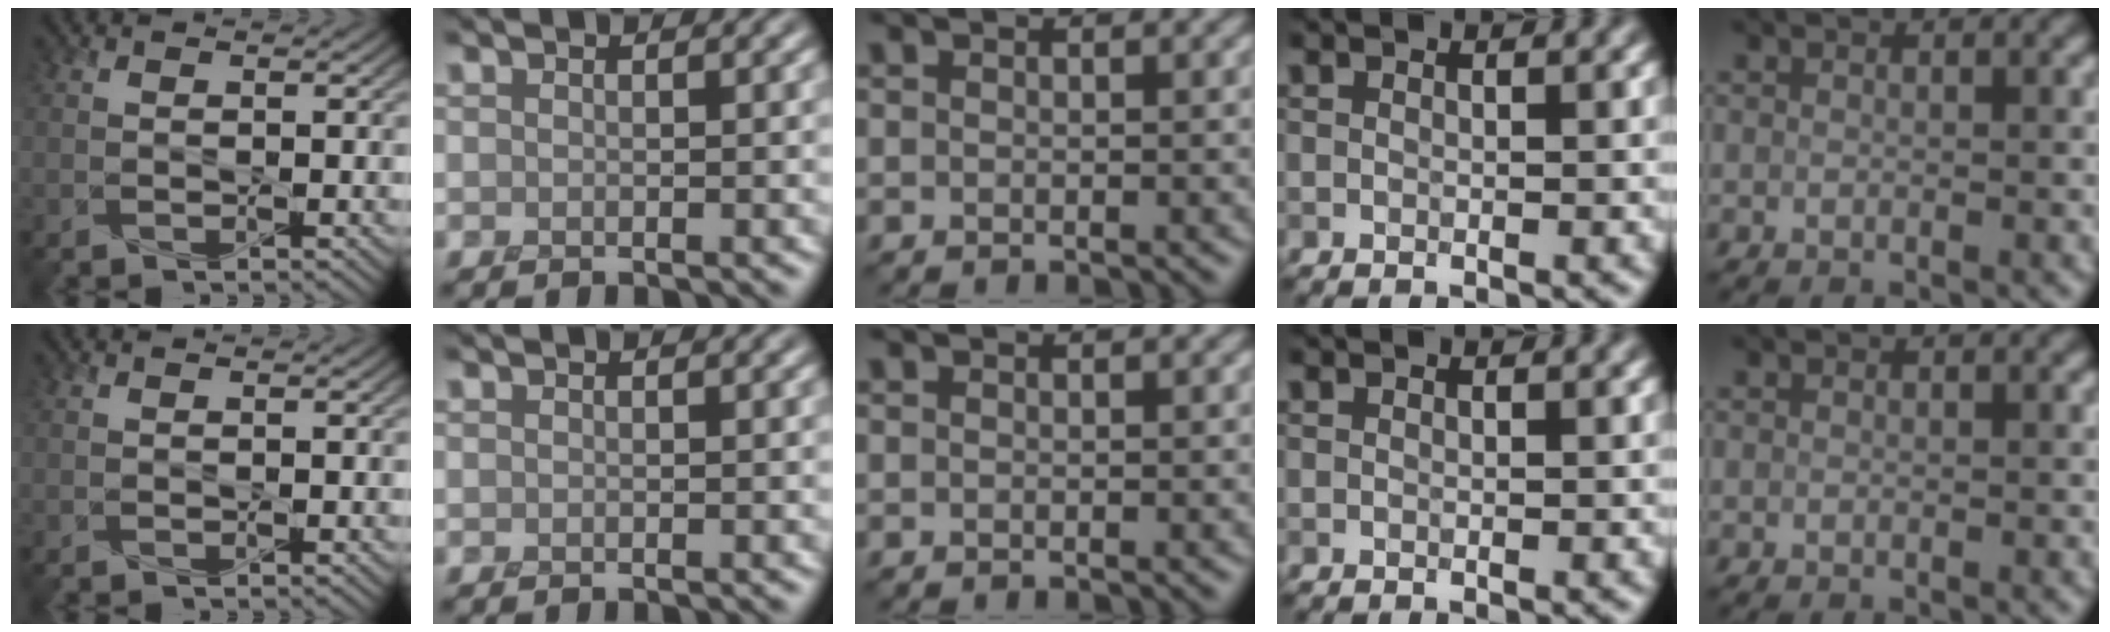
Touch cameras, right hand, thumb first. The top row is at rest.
{}